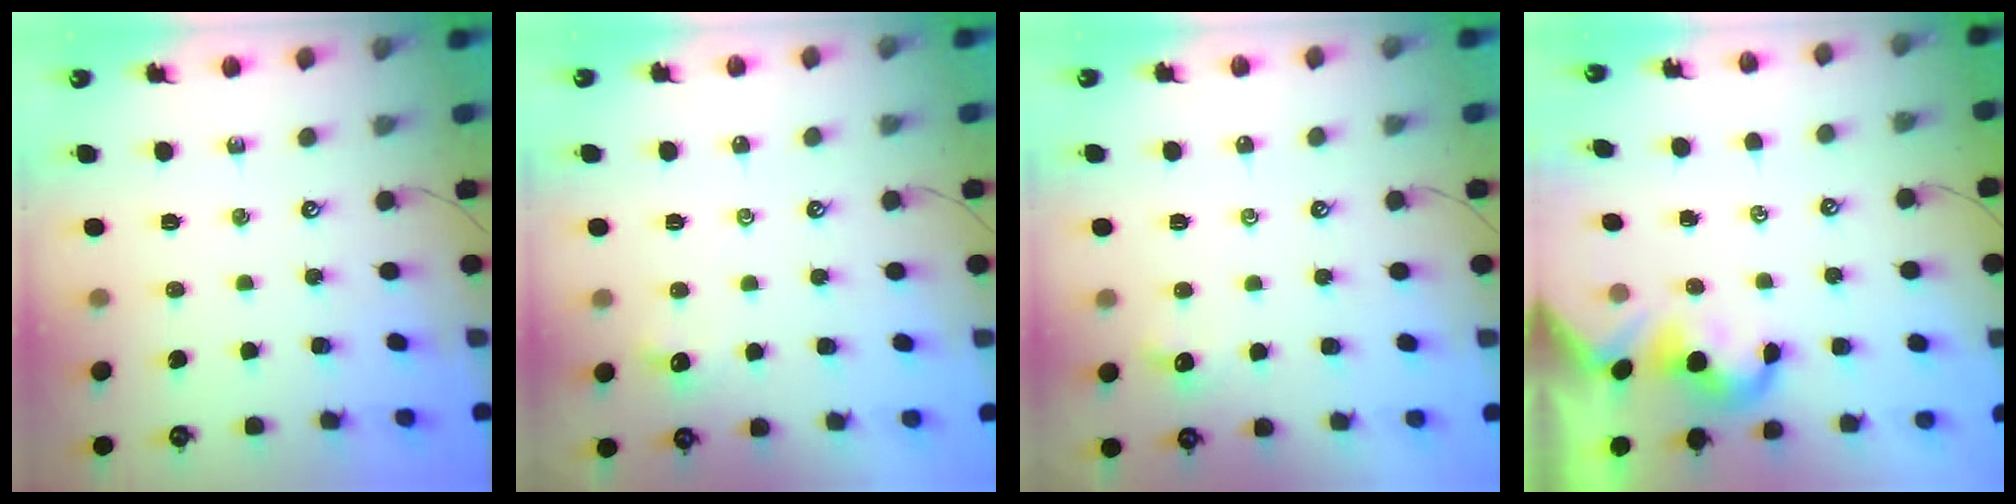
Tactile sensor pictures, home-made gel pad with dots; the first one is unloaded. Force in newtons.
{"total": 0.0}
{"total": 0.0}
{"total": 0.0}